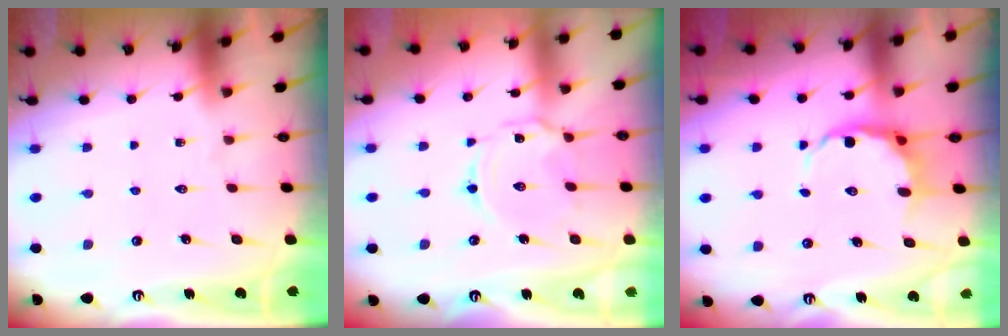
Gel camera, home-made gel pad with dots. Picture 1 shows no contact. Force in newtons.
{"total": 4.6, "press": 4.6, "slide": 0.4}
{"total": 6.6, "press": 6.1, "slide": 2.5}